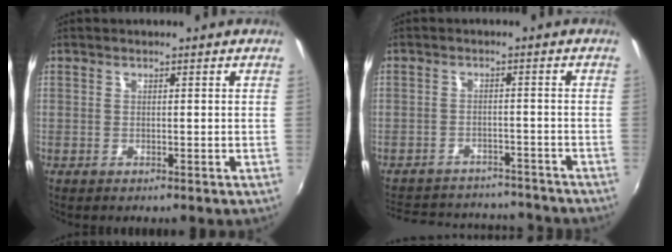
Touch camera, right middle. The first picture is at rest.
{"total": 15.5, "force": [-13.3, 6.5, 4.7], "torque": [-0.117, 0.040, -0.171]}